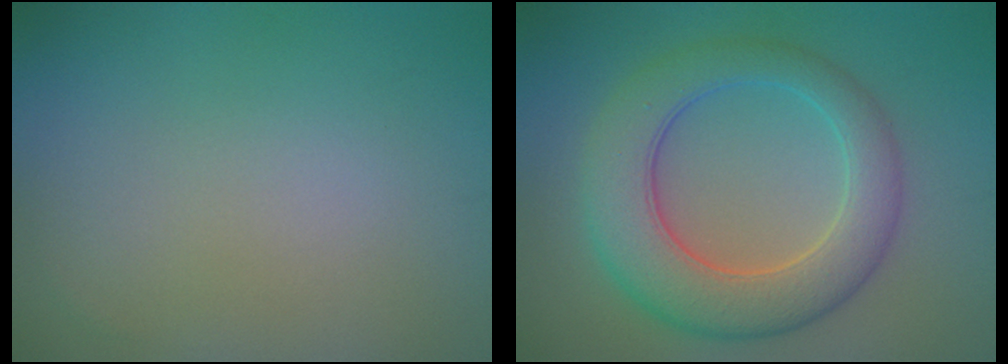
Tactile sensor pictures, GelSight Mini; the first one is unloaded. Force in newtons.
{"total": 7.5, "press": 7.5, "slide": 0.3}